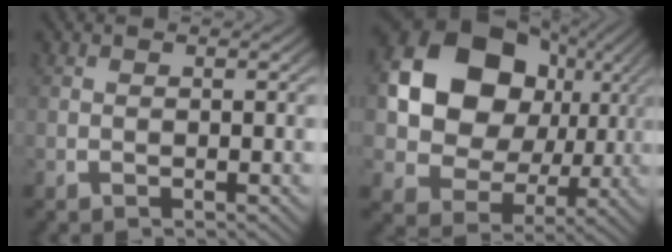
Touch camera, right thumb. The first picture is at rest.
{"total": 15.9, "force": [2.1, 12.2, 10.1], "torque": [-0.212, -0.019, 0.038]}